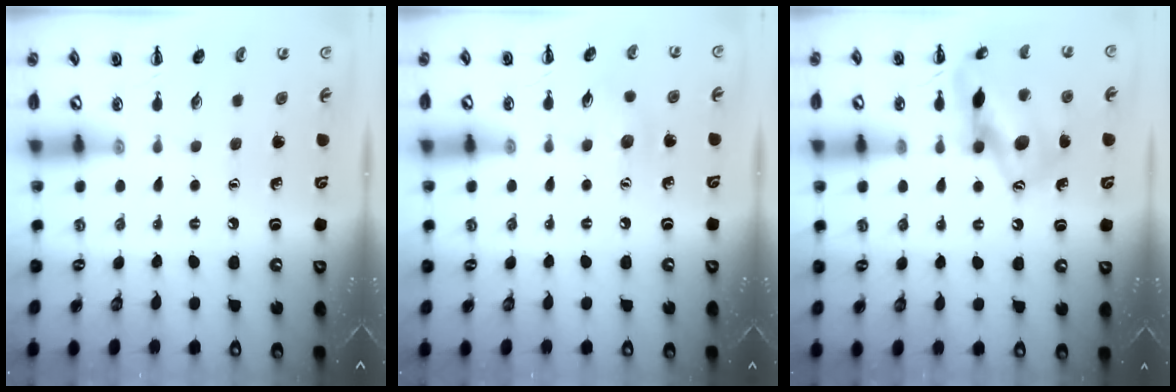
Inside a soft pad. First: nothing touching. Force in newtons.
{"total": 6.3, "press": 6.1, "slide": 1.7}
{"total": 15.7, "press": 15.5, "slide": 2.4}